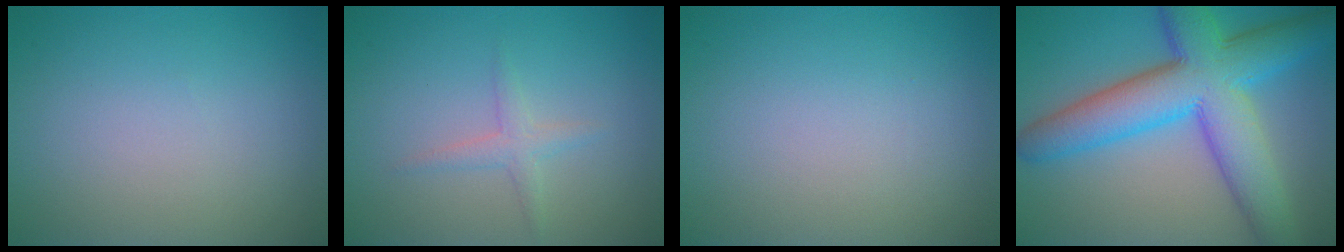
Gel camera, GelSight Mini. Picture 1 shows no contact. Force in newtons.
{"total": 1.5, "press": 1.5, "slide": 0.1}
{"total": 0.0}
{"total": 10.9, "press": 10.9, "slide": 0.2}